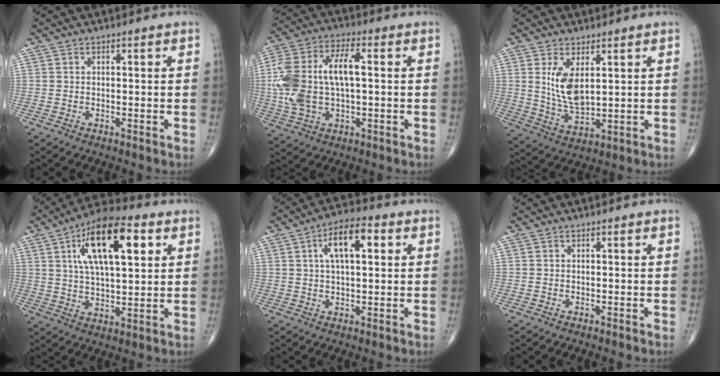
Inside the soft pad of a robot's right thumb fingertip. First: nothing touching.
{"total": 16.7, "force": [0.8, 8.5, 14.4], "torque": [-0.313, 0.022, 0.017]}
{"total": 8.4, "force": [2.3, 4.0, 7.0], "torque": [-0.127, -0.023, 0.057]}
{"total": 17.6, "force": [6.2, 7.3, 14.8], "torque": [-0.233, -0.003, 0.100]}
{"total": 9.9, "force": [2.9, 4.3, 8.5], "torque": [-0.132, 0.013, 0.040]}
{"total": 0.0}